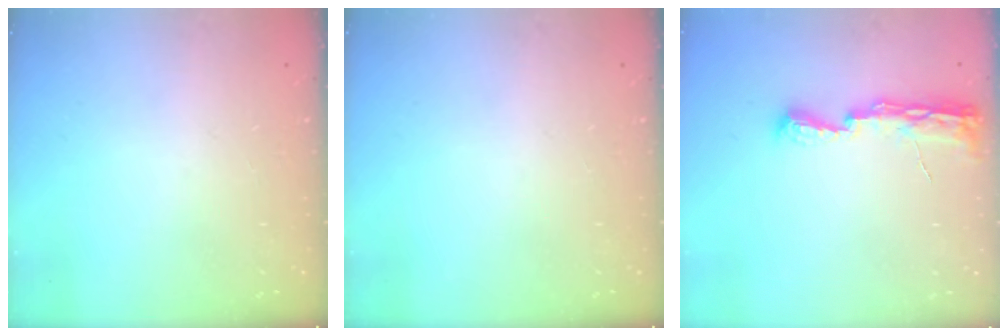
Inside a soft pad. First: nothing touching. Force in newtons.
{"total": 0.0}
{"total": 8.5, "press": 8.5, "slide": 1.2}